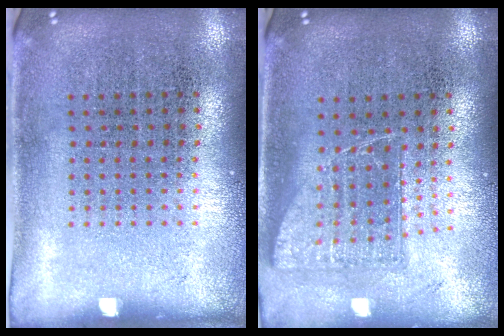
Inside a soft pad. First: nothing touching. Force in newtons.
{"total": 1.1, "press": 0.9, "slide": 0.6}